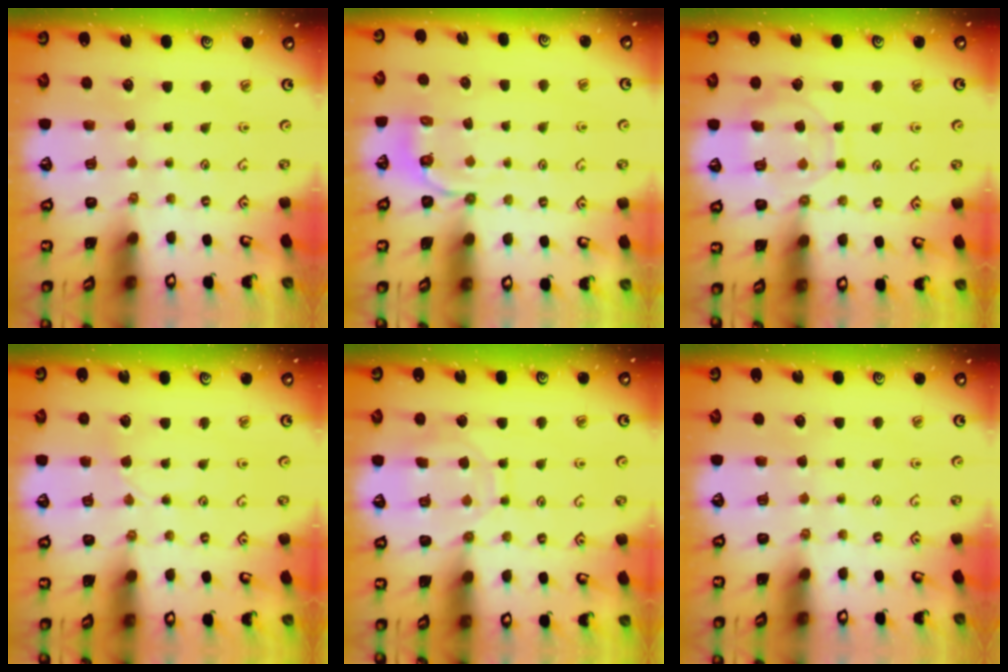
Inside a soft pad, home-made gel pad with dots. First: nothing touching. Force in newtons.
{"total": 3.7, "press": 2.7, "slide": 2.5}
{"total": 10.5, "press": 10.4, "slide": 0.8}
{"total": 2.0, "press": 2.0, "slide": 0.2}
{"total": 11.0, "press": 11.0, "slide": 0.8}
{"total": 0.0}